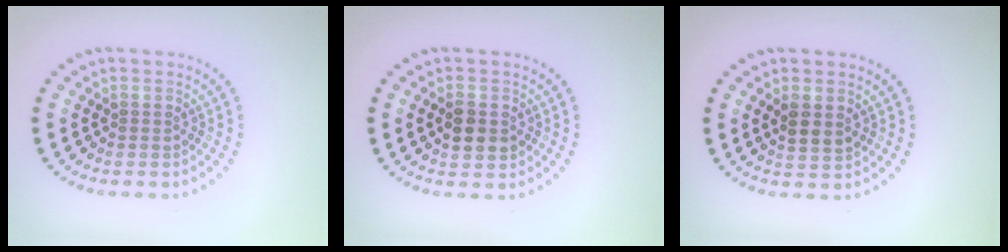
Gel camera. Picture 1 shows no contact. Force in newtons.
{"total": 2.4, "press": 2.4, "slide": 0.2}
{"total": 1.9, "press": 1.8, "slide": 0.6}